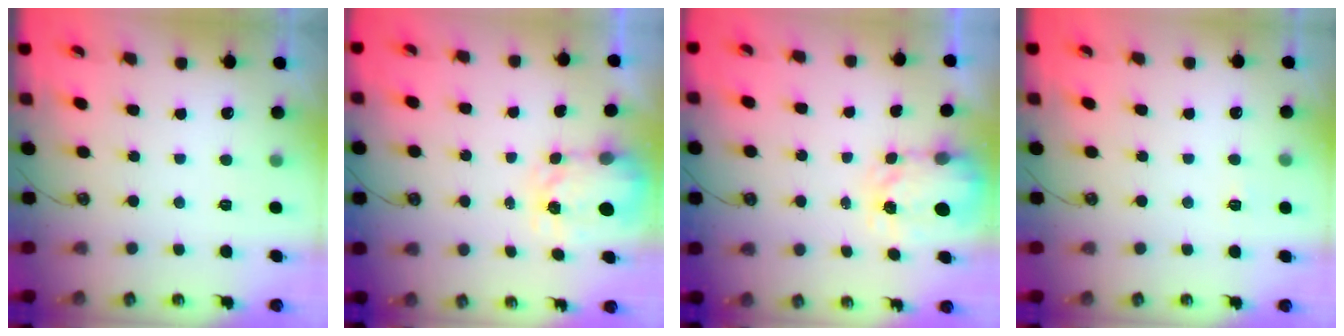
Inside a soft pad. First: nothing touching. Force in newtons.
{"total": 3.6, "press": 3.5, "slide": 0.5}
{"total": 3.7, "press": 3.7, "slide": 0.4}
{"total": 3.7, "press": 3.7, "slide": 0.4}